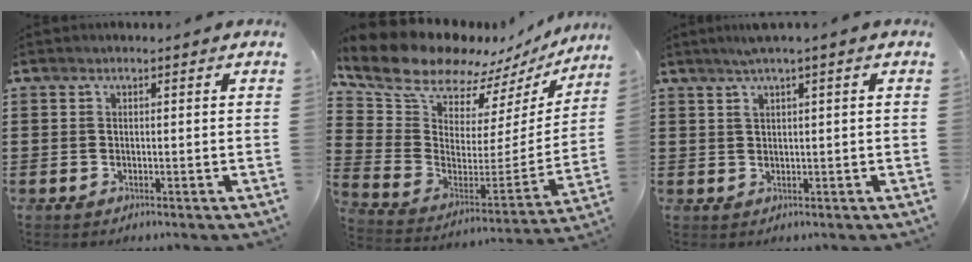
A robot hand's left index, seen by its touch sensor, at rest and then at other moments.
{"total": 11.4, "force": [9.9, 4.4, 3.5], "torque": [-0.117, -0.069, 0.177]}
{"total": 1.8, "force": [0.8, -0.1, 1.6], "torque": [-0.030, -0.001, 0.014]}